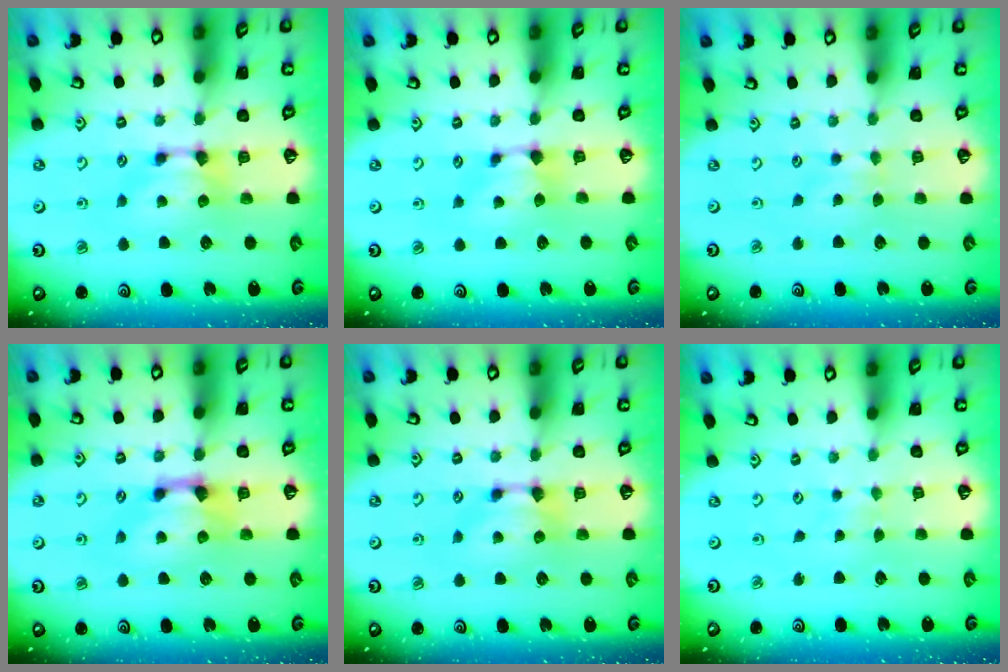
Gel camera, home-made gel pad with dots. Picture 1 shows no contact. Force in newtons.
{"total": 0.9, "press": 0.7, "slide": 0.6}
{"total": 2.4, "press": 2.3, "slide": 0.5}
{"total": 1.5, "press": 0.7, "slide": 1.4}
{"total": 0.0}
{"total": 4.6, "press": 4.6, "slide": 0.2}